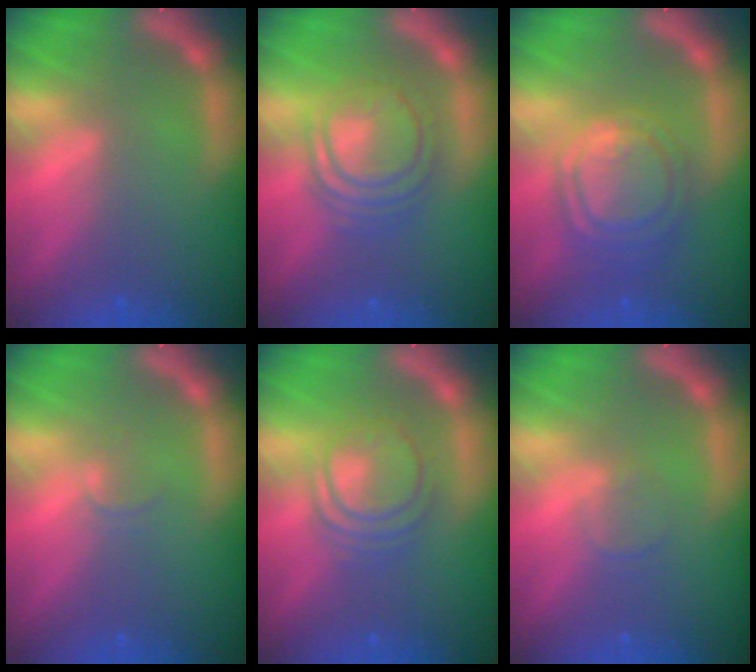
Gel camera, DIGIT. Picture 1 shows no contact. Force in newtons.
{"total": 7.1}
{"total": 7.6}
{"total": 1.0}
{"total": 5.6}
{"total": 1.4}